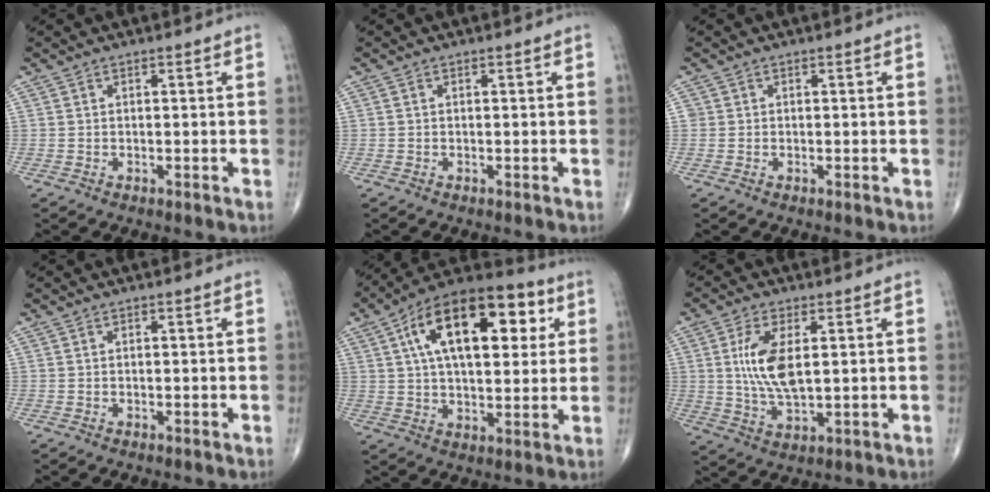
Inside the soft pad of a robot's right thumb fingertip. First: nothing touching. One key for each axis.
{"total": 0.0}
{"total": 0.7, "fx": 0.1, "fy": 0.7, "fz": 0.1, "tx": 0.005, "ty": 0.003, "tz": 0.001}
{"total": 0.0}
{"total": 22.3, "fx": 7.0, "fy": 11.1, "fz": 18.1, "tx": -0.266, "ty": 0.013, "tz": 0.102}
{"total": 9.7, "fx": 1.8, "fy": 4.2, "fz": 8.5, "tx": -0.173, "ty": -0.012, "tz": 0.040}